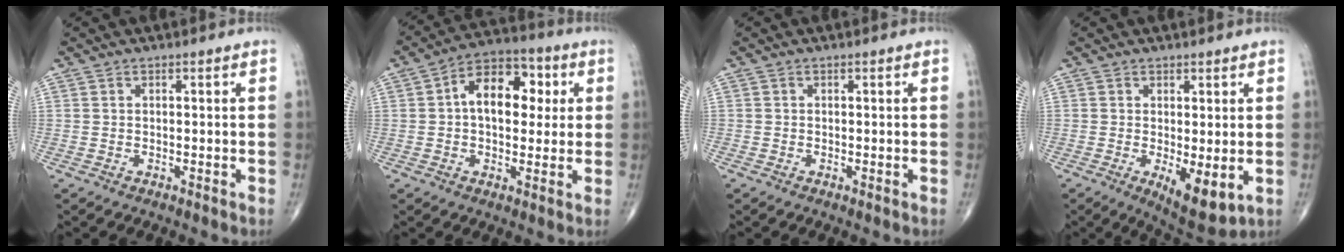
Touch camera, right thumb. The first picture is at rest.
{"total": 12.6, "force": [2.2, 8.0, 9.6], "torque": [-0.114, 0.022, 0.024]}
{"total": 0.0}
{"total": 7.3, "force": [-1.3, 2.8, 6.6], "torque": [-0.096, -0.023, -0.011]}